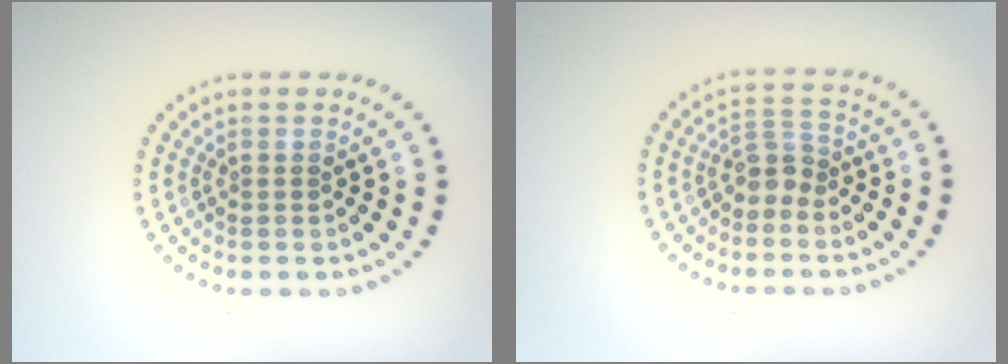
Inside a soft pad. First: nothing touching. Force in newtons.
{"total": 2.2, "press": 1.7, "slide": 1.3}